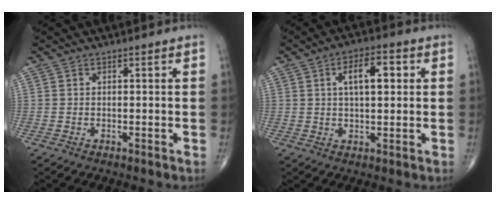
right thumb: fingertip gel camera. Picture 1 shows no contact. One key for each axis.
{"total": 7.8, "fx": 2.0, "fy": 3.4, "fz": 6.7, "tx": -0.095, "ty": 0.006, "tz": 0.029}